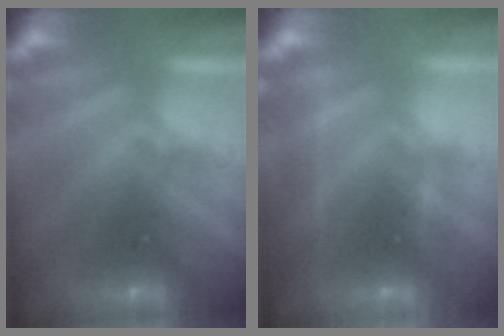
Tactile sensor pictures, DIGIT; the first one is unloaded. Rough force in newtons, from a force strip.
{"total": 3.6}